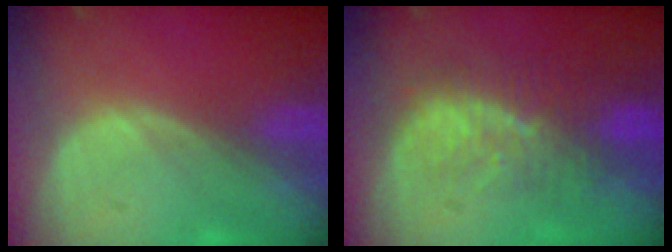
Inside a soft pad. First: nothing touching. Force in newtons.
{"total": 9.9, "press": 8.5, "slide": 5.0}